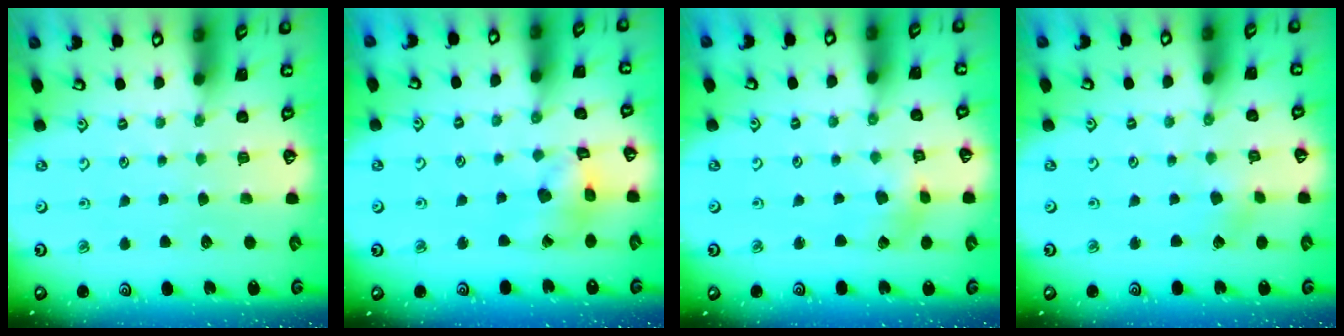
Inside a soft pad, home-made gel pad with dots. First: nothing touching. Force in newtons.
{"total": 10.8, "press": 10.7, "slide": 1.1}
{"total": 2.6, "press": 2.6, "slide": 0.4}
{"total": 1.6, "press": 1.6, "slide": 0.2}